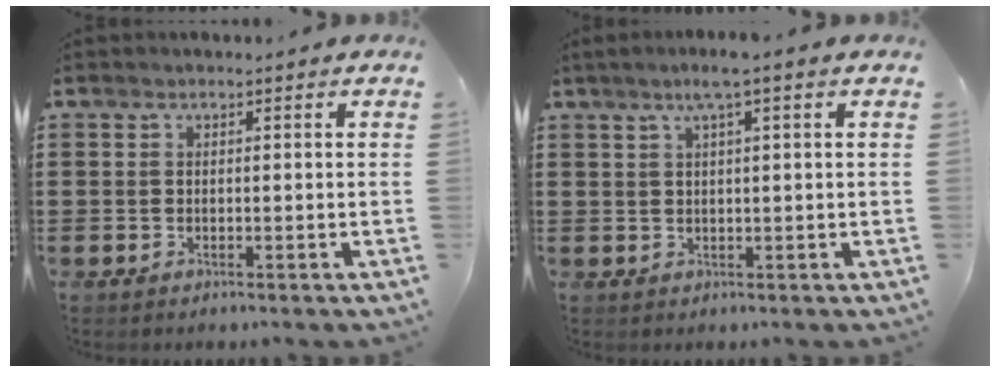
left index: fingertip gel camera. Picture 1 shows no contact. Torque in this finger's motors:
{"motor_torque": [1.69, -0.45, 0.40, 0.13]}